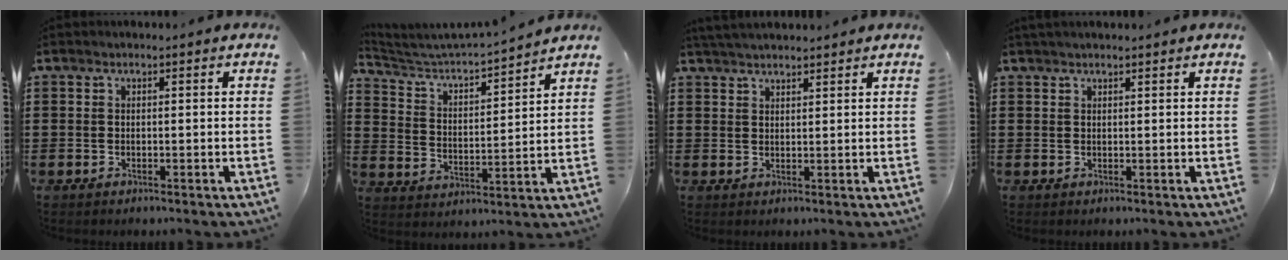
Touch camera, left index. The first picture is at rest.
{"total": 3.7, "force": [3.4, 0.2, 1.3], "torque": [-0.048, -0.032, 0.048]}
{"total": 2.6, "force": [2.6, 0.2, 0.5], "torque": [-0.016, 0.000, 0.050]}
{"total": 1.0, "force": [1.0, 0.1, 0.3], "torque": [-0.006, 0.001, 0.019]}